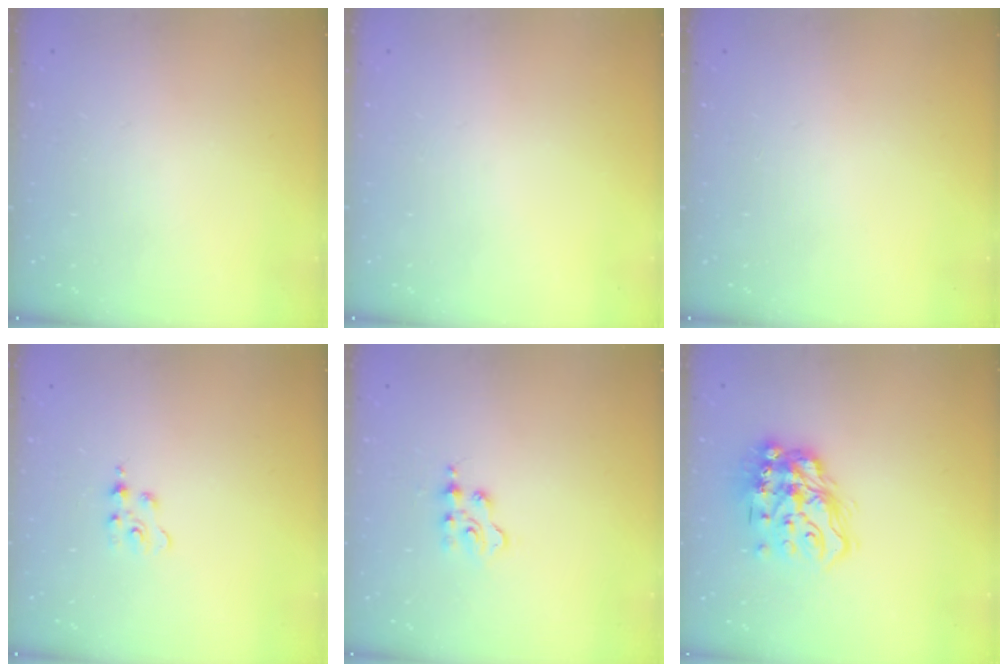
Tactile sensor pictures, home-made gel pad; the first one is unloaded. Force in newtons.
{"total": 0.0}
{"total": 0.0}
{"total": 1.8, "press": 1.8, "slide": 0.3}
{"total": 2.4, "press": 2.4, "slide": 0.3}
{"total": 15.7, "press": 15.7, "slide": 1.0}